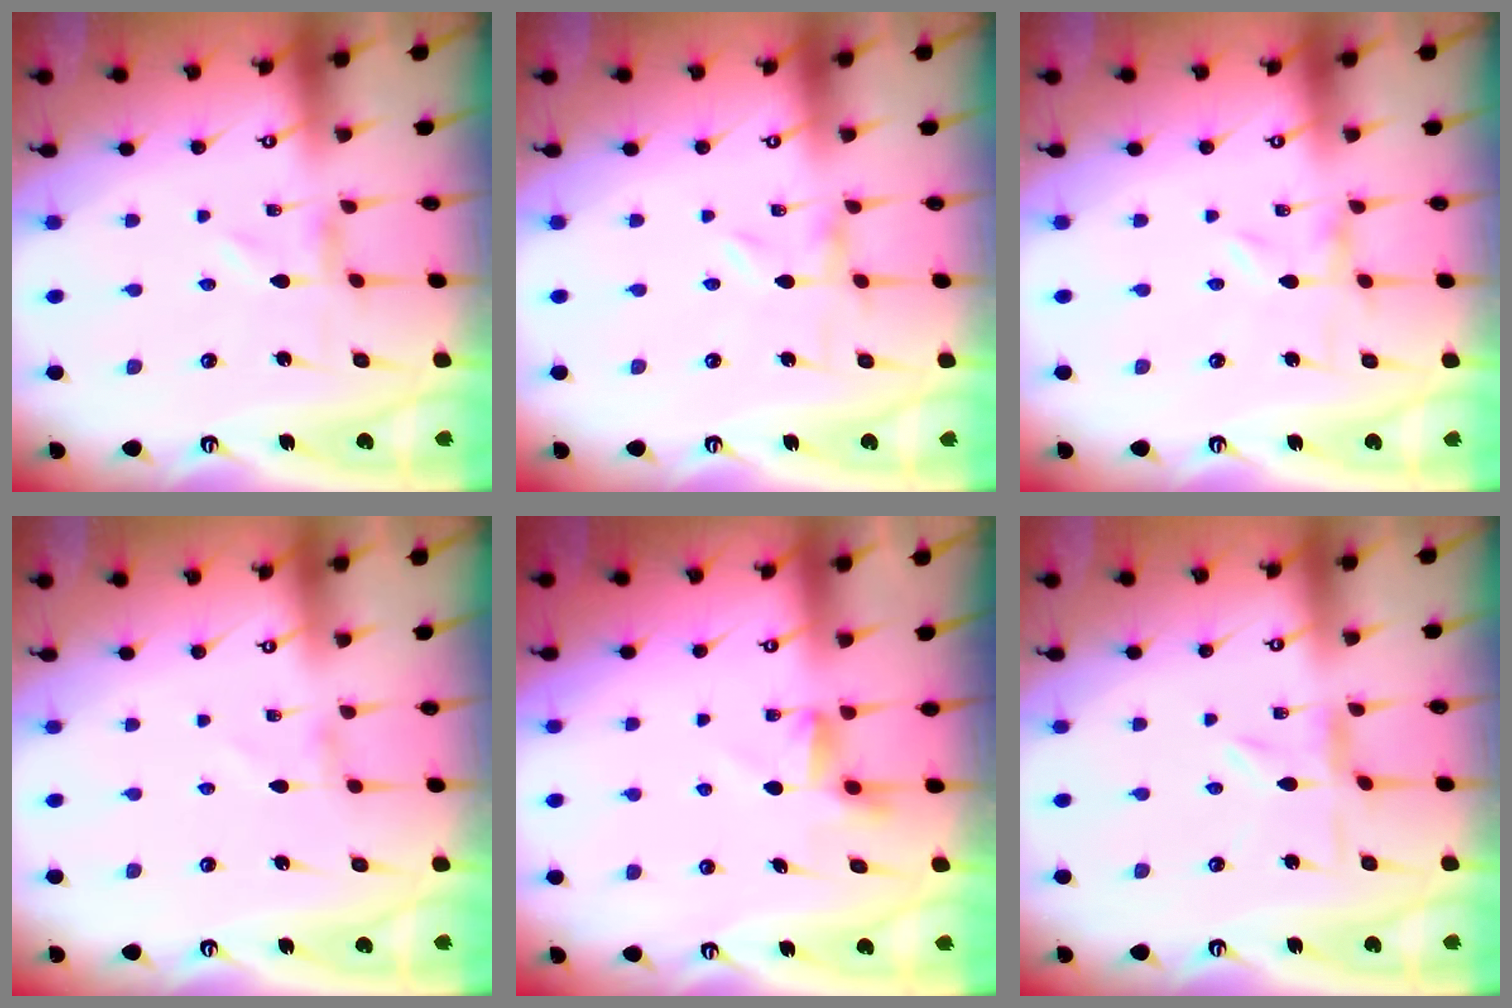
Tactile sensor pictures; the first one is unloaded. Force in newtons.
{"total": 0.0}
{"total": 0.0}
{"total": 1.1, "press": 1.1, "slide": 0.1}
{"total": 5.1, "press": 5.1, "slide": 0.5}
{"total": 1.3, "press": 1.2, "slide": 0.4}